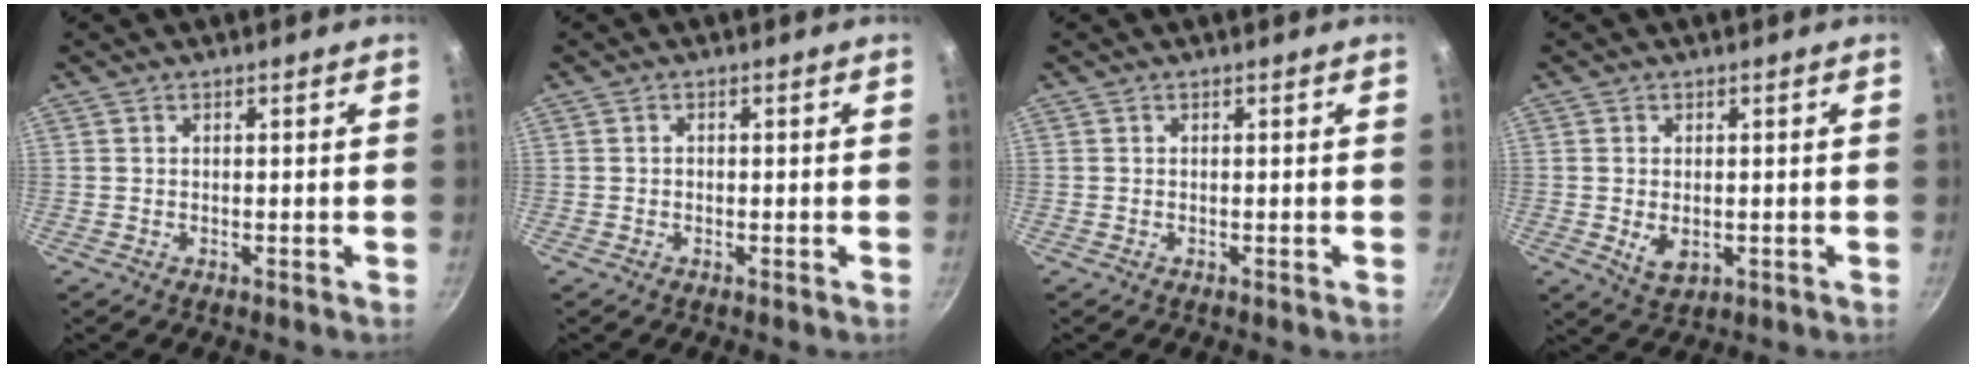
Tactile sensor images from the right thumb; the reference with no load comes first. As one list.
[{"total": 0.6, "force": [-0.1, 0.5, 0.2], "torque": [-0.005, 0.003, -0.002]}, {"total": 0.0}, {"total": 4.4, "force": [-0.6, 2.8, 3.4], "torque": [-0.056, -0.011, -0.002]}]